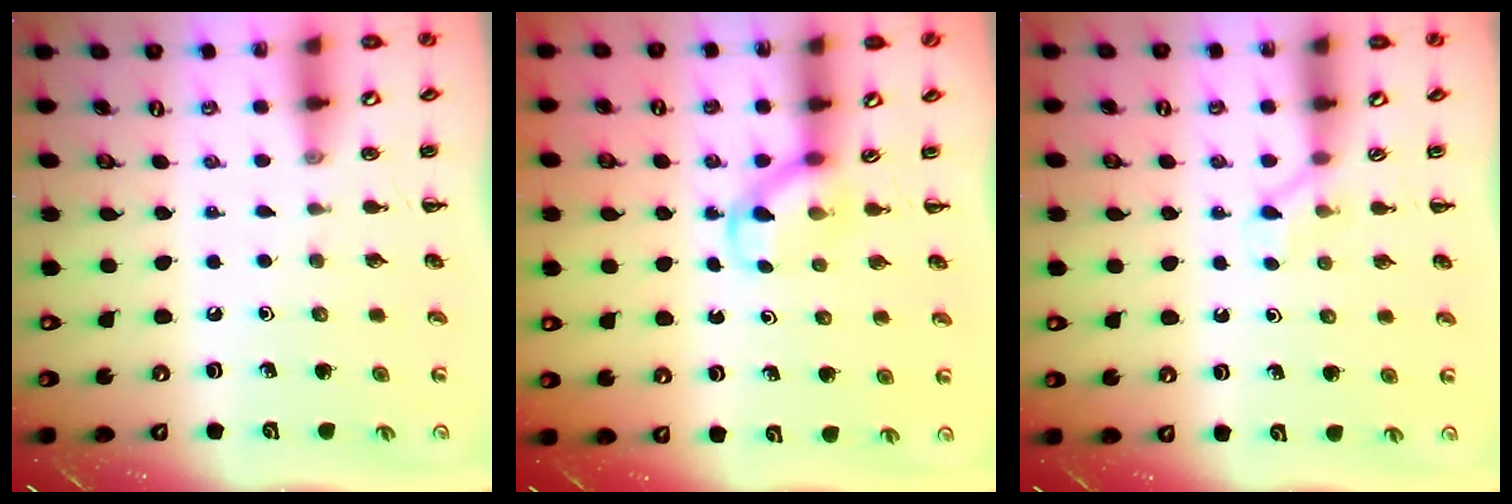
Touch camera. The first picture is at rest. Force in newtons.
{"total": 3.6, "press": 3.3, "slide": 1.4}
{"total": 2.6, "press": 2.5, "slide": 0.9}